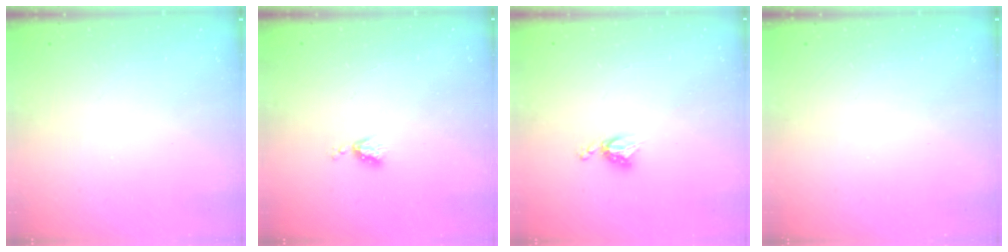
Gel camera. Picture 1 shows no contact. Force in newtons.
{"total": 4.0, "press": 4.0, "slide": 0.5}
{"total": 5.1, "press": 5.1, "slide": 0.5}
{"total": 0.0}